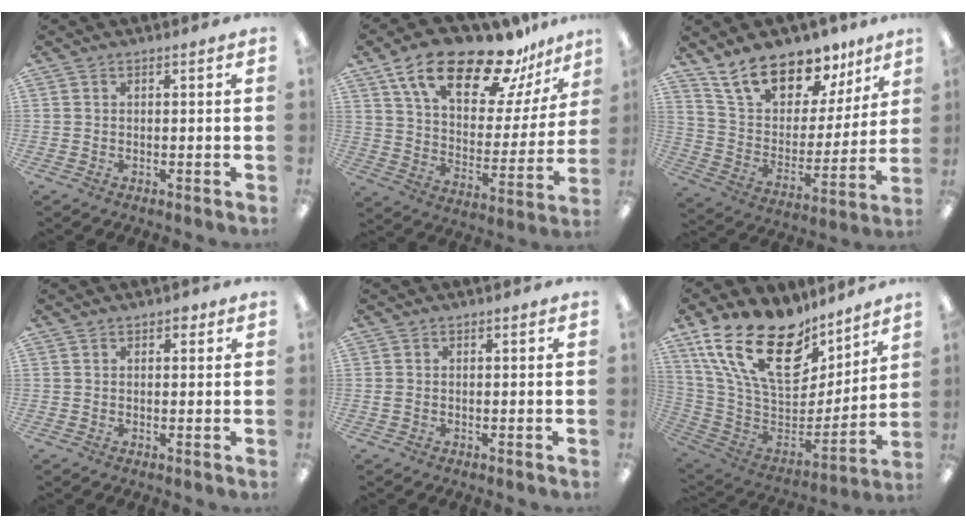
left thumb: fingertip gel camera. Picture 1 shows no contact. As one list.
[{"total": 22.7, "force": [16.5, 8.8, 12.8], "torque": [-0.222, -0.097, 0.284]}, {"total": 17.6, "force": [13.8, 8.3, 7.2], "torque": [-0.132, -0.095, 0.249]}, {"total": 1.7, "force": [1.0, 1.1, 0.7], "torque": [-0.008, 0.001, 0.016]}, {"total": 0.7, "force": [0.0, 0.5, 0.4], "torque": [-0.009, 0.003, 0.000]}, {"total": 25.4, "force": [15.0, 13.6, 15.3], "torque": [-0.281, -0.098, 0.276]}]